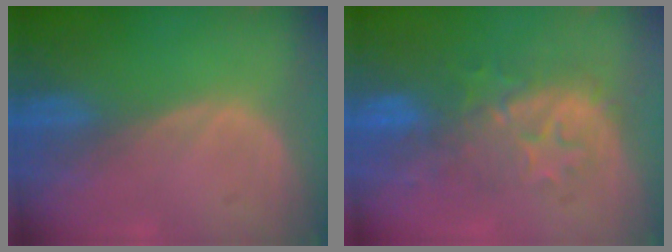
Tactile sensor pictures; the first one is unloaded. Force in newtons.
{"total": 8.3, "press": 8.2, "slide": 1.4}